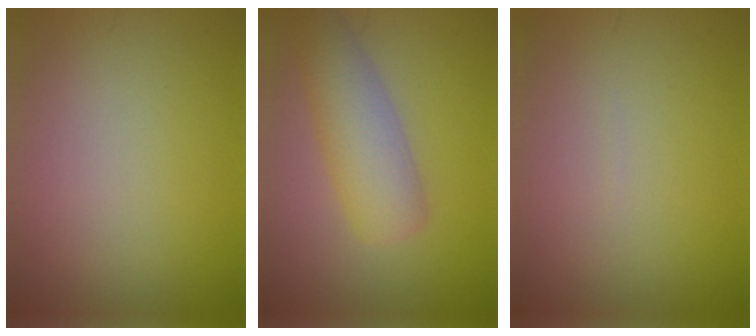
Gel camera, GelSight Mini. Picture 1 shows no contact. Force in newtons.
{"total": 5.3, "press": 5.3, "slide": 0.4}
{"total": 0.0}